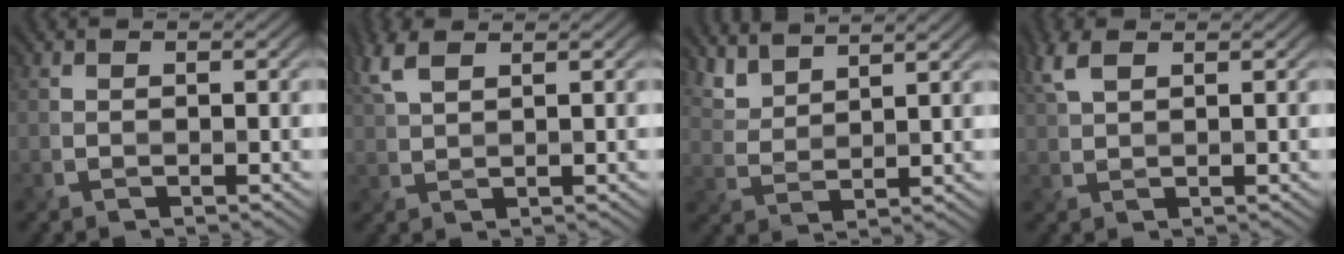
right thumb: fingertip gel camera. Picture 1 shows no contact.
{"total": 4.2, "force": [2.6, 1.4, 3.1], "torque": [-0.088, 0.015, 0.057]}
{"total": 4.7, "force": [4.1, 1.1, 1.9], "torque": [-0.052, 0.000, 0.091]}
{"total": 3.5, "force": [2.0, 1.3, 2.6], "torque": [-0.072, 0.014, 0.044]}